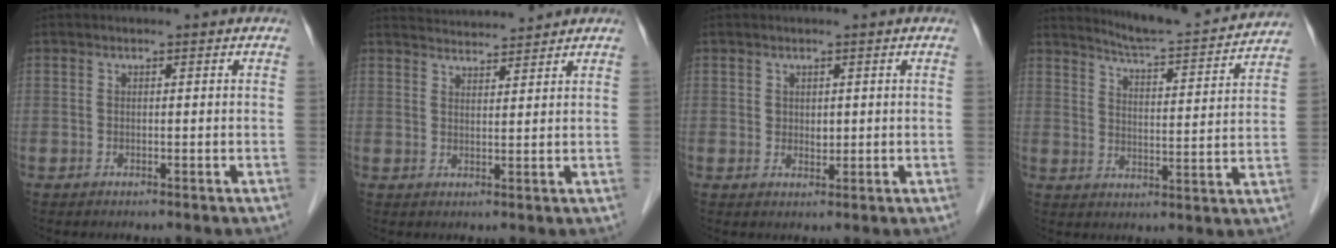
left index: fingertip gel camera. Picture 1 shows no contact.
{"total": 6.0, "force": [5.9, 0.0, 0.8], "torque": [-0.020, 0.020, 0.092]}
{"total": 1.3, "force": [0.3, 1.1, 0.7], "torque": [-0.010, -0.007, 0.008]}
{"total": 13.9, "force": [13.4, 0.3, 3.8], "torque": [-0.064, -0.018, 0.177]}